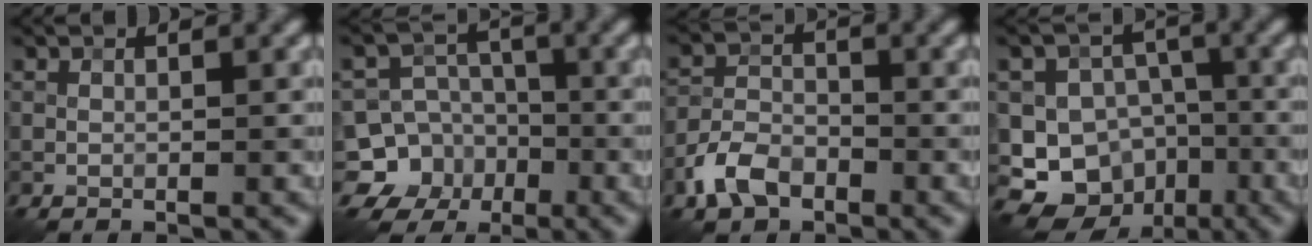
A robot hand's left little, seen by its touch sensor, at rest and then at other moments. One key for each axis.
{"total": 10.2, "fx": -4.3, "fy": 9.2, "fz": 1.1, "tx": -0.026, "ty": -0.008, "tz": -0.087}
{"total": 4.0, "fx": -2.5, "fy": 2.4, "fz": 2.0, "tx": -0.039, "ty": 0.003, "tz": -0.057}
{"total": 12.7, "fx": -5.9, "fy": 10.5, "fz": 3.7, "tx": -0.060, "ty": -0.021, "tz": -0.100}